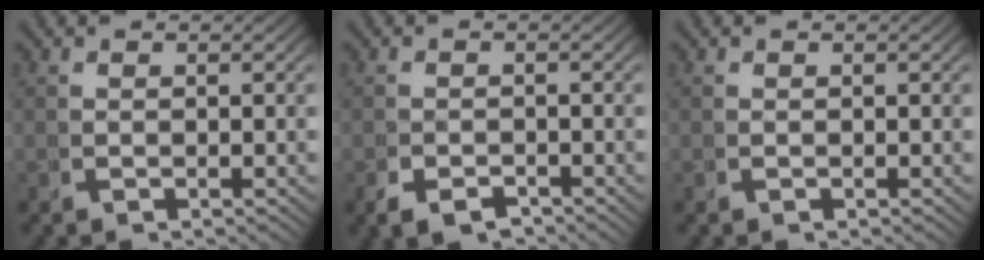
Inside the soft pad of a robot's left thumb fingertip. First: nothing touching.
{"total": 2.1, "force": [-1.5, 1.2, 0.8], "torque": [-0.018, -0.013, -0.022]}
{"total": 0.0}